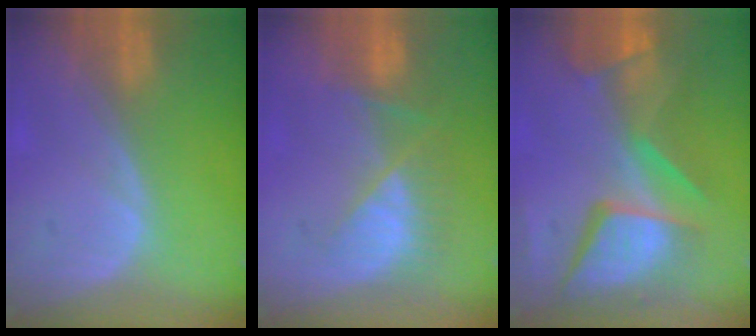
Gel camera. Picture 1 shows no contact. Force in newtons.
{"total": 7.6, "press": 6.9, "slide": 3.1}
{"total": 12.9, "press": 10.6, "slide": 7.3}